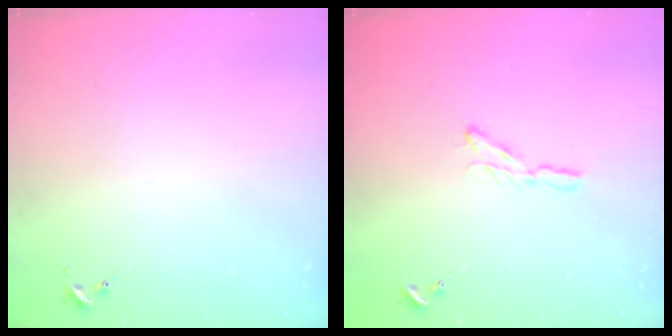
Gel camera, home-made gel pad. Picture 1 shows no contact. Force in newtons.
{"total": 5.7, "press": 5.7, "slide": 0.3}